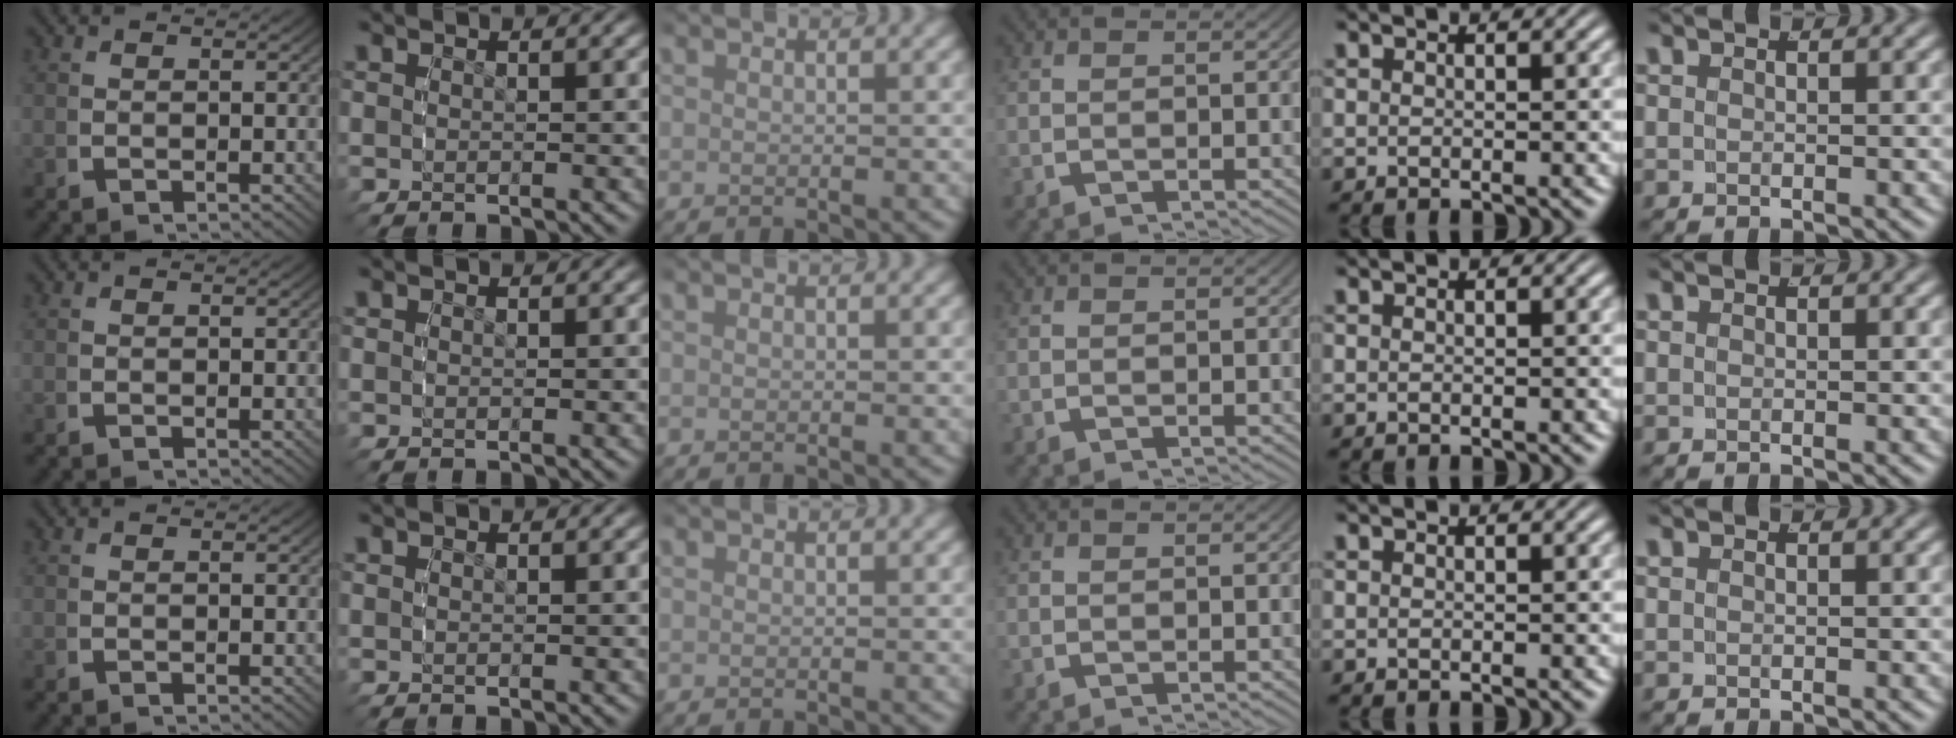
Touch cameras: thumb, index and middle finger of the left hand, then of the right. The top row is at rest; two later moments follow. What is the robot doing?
{"motion": "reach", "object": "jewelry box"}